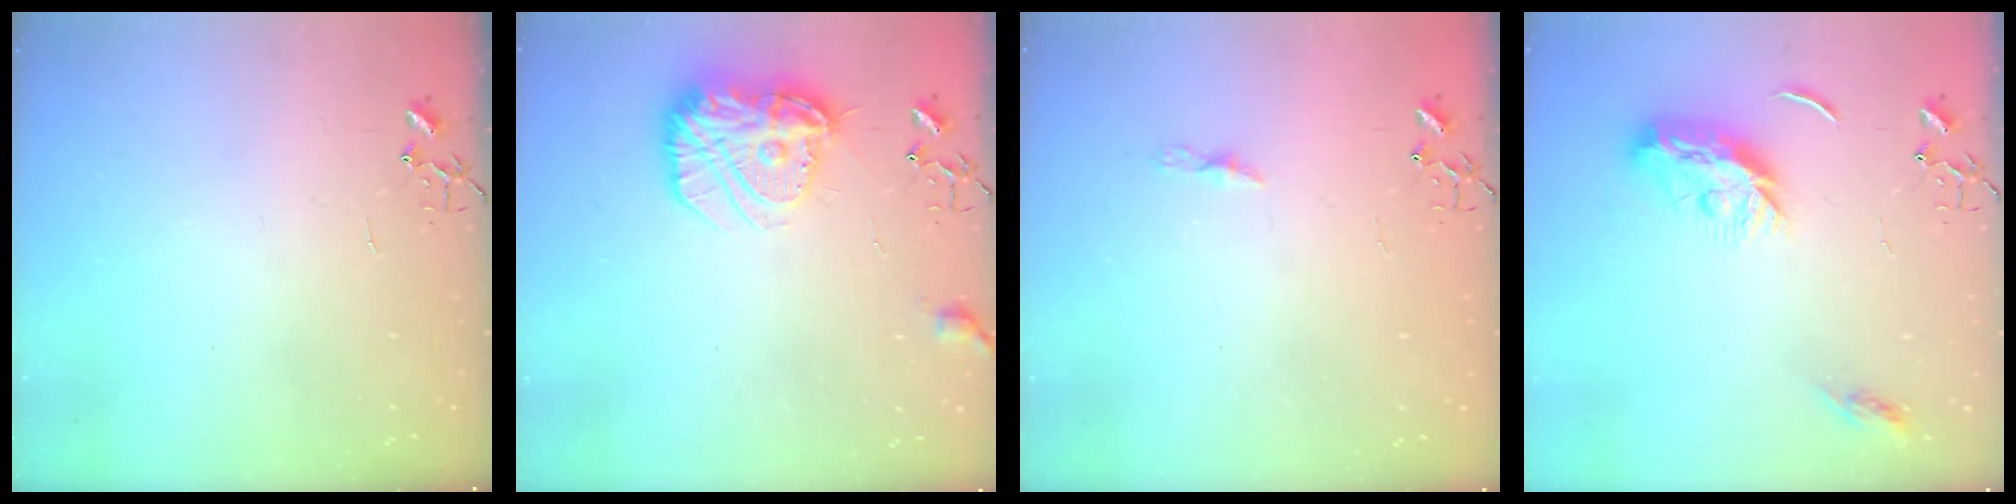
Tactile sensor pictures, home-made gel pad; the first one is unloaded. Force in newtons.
{"total": 16.1, "press": 16.0, "slide": 1.5}
{"total": 3.4, "press": 3.4, "slide": 0.5}
{"total": 9.6, "press": 9.6, "slide": 0.0}